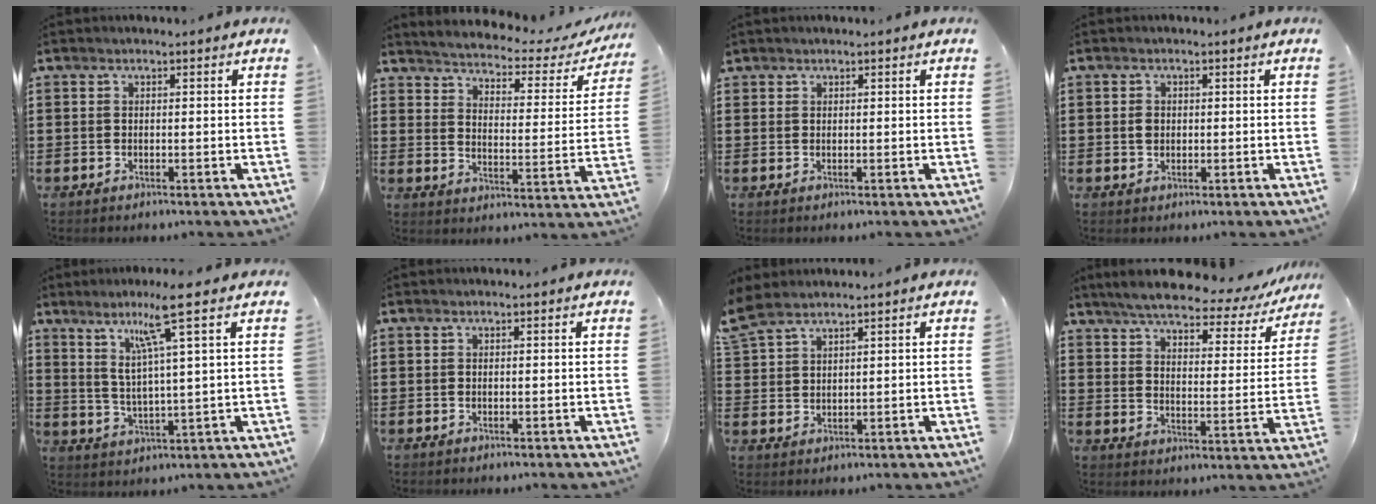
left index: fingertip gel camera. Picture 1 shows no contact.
{"total": 2.8, "force": [2.7, 0.0, 0.7], "torque": [-0.036, -0.028, 0.035]}
{"total": 0.7, "force": [0.6, 0.4, 0.0], "torque": [-0.003, 0.001, 0.012]}
{"total": 1.6, "force": [0.3, 1.2, 1.0], "torque": [-0.022, 0.007, 0.004]}
{"total": 8.3, "force": [5.1, -0.4, 6.6], "torque": [-0.133, -0.008, 0.082]}
{"total": 0.0}
{"total": 3.7, "force": [3.1, 1.5, 1.4], "torque": [-0.040, 0.000, 0.058]}
{"total": 5.9, "force": [5.3, 0.8, 2.4], "torque": [-0.073, -0.028, 0.089]}